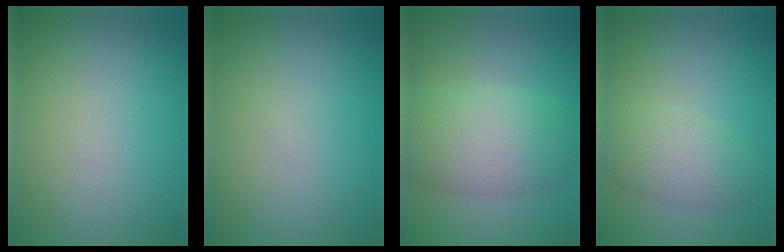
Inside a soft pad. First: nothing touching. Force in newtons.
{"total": 0.0}
{"total": 7.0, "press": 7.0, "slide": 0.3}
{"total": 3.5, "press": 3.5, "slide": 0.2}